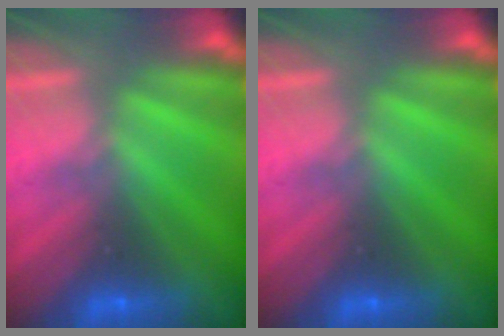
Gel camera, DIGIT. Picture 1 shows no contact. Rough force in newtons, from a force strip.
{"total": 0.0}